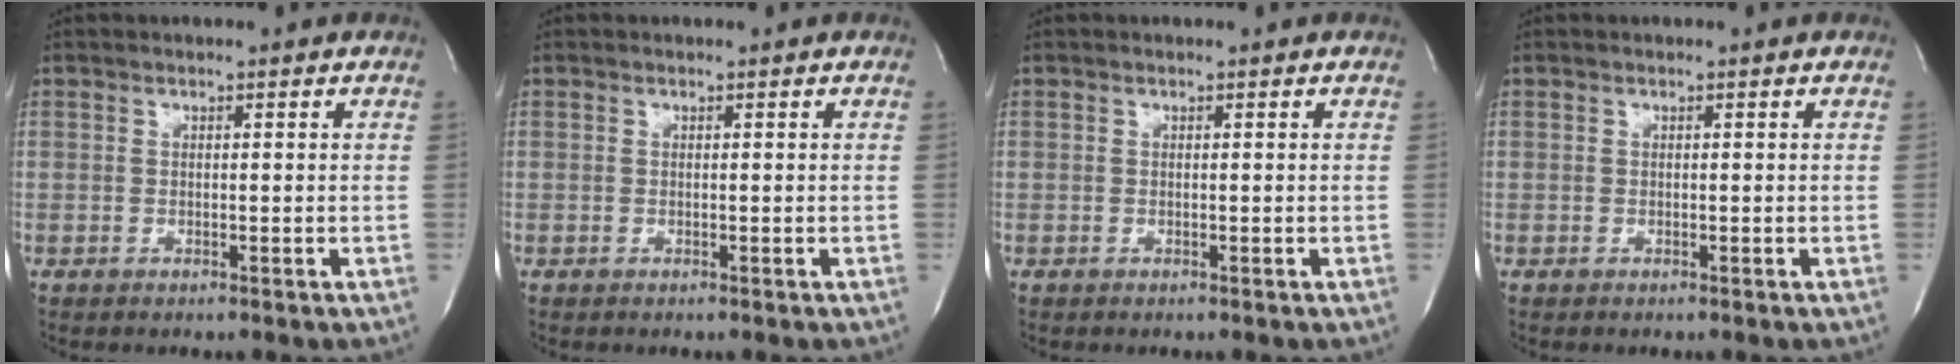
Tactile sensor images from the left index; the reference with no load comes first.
{"total": 0.0}
{"total": 0.0}
{"total": 0.0}